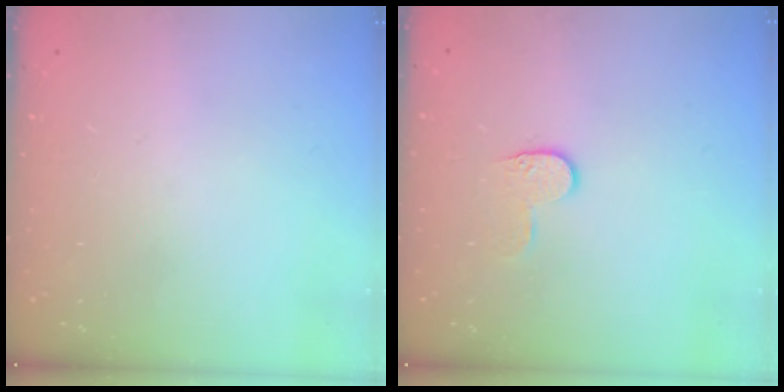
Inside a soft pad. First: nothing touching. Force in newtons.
{"total": 5.8, "press": 5.8, "slide": 0.6}